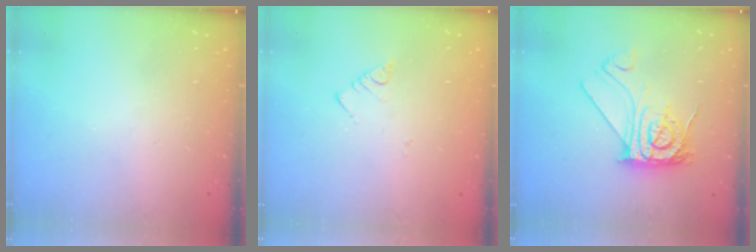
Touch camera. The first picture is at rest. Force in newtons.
{"total": 2.7, "press": 2.6, "slide": 0.5}
{"total": 11.8, "press": 11.8, "slide": 1.2}